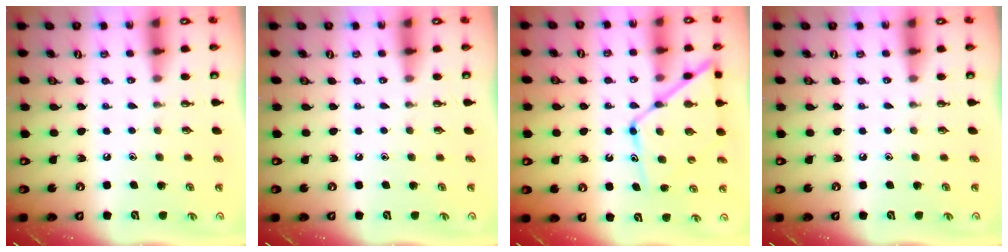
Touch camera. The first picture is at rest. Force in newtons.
{"total": 0.0}
{"total": 13.3, "press": 13.3, "slide": 1.1}
{"total": 0.0}